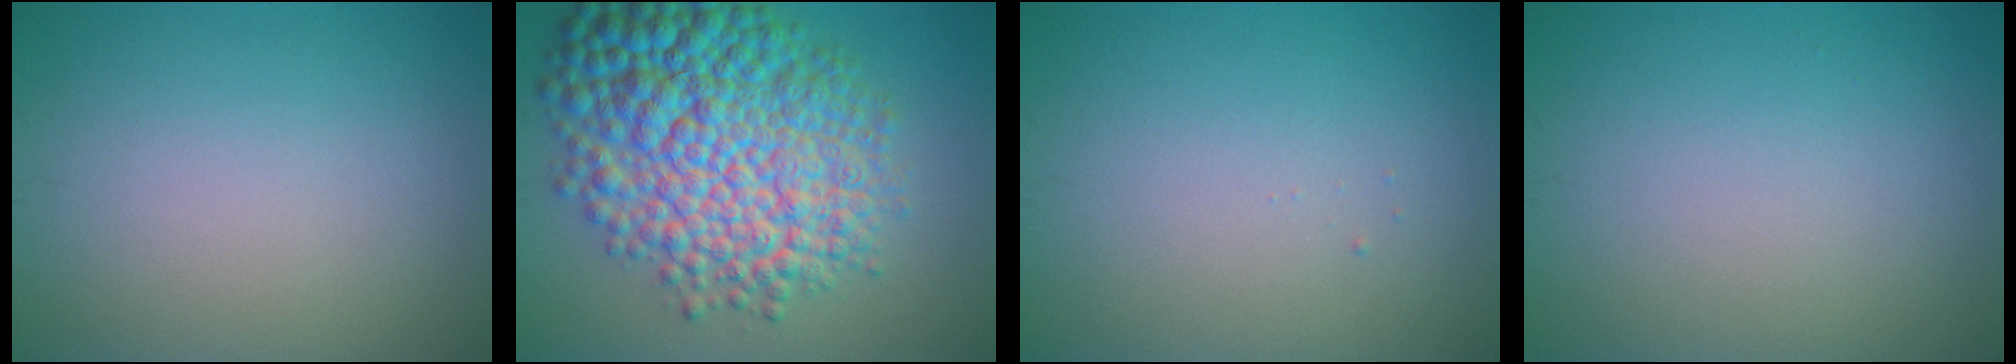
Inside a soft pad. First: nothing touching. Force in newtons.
{"total": 12.8, "press": 12.8, "slide": 0.2}
{"total": 0.0}
{"total": 0.0}